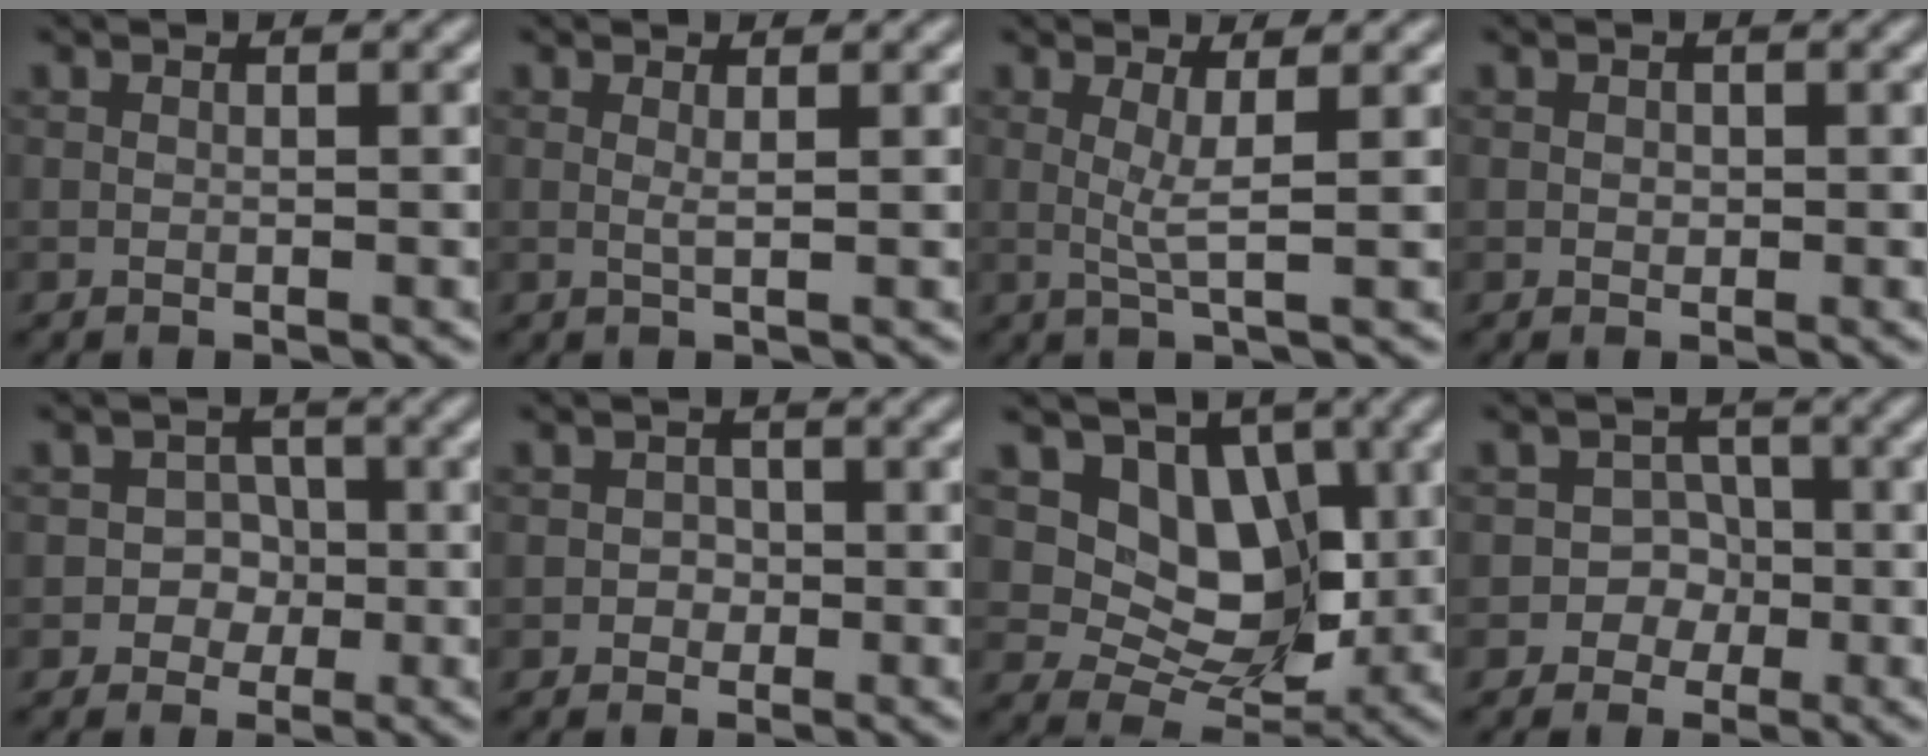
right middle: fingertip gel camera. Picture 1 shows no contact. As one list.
[{"total": 0.8, "force": [0.2, 0.1, 0.8], "torque": [-0.014, -0.002, 0.002]}, {"total": 2.2, "force": [0.4, 0.2, 2.1], "torque": [-0.047, -0.005, 0.005]}, {"total": 0.5, "force": [0.1, 0.5, 0.2], "torque": [-0.001, -0.003, 0.000]}, {"total": 3.1, "force": [-0.7, 2.9, 0.7], "torque": [0.015, 0.010, -0.032]}, {"total": 1.3, "force": [-0.3, 1.2, 0.3], "torque": [0.017, 0.001, -0.010]}, {"total": 7.2, "force": [1.8, 5.6, 4.2], "torque": [-0.059, -0.012, 0.018]}, {"total": 3.5, "force": [-1.2, 3.3, 0.6], "torque": [0.027, 0.013, -0.039]}]